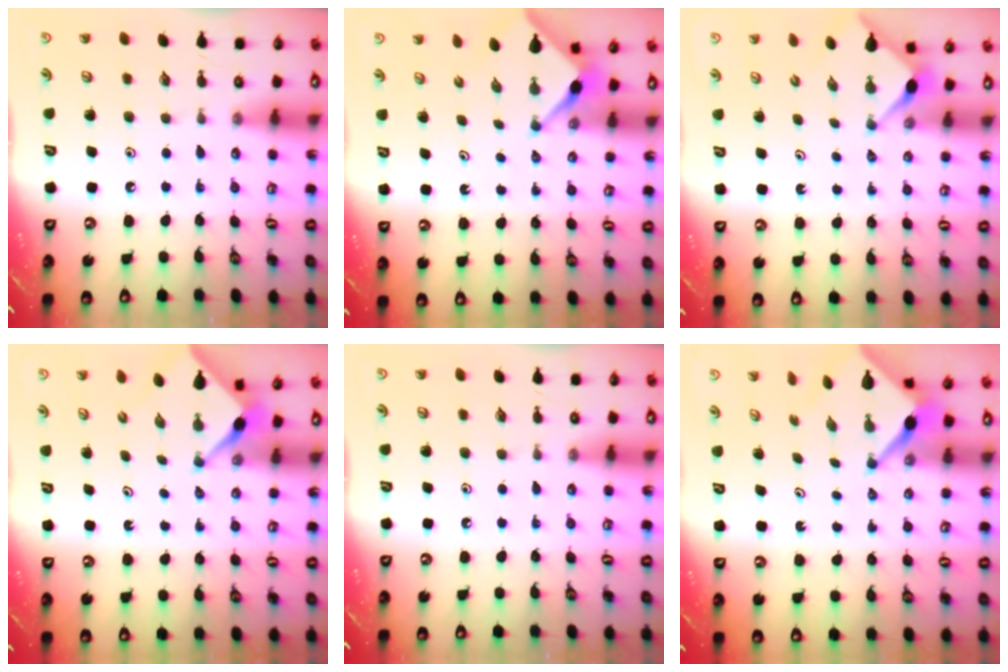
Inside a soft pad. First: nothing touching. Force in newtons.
{"total": 3.1, "press": 3.1, "slide": 0.3}
{"total": 2.8, "press": 2.8, "slide": 0.3}
{"total": 3.1, "press": 3.0, "slide": 0.4}
{"total": 0.0}
{"total": 3.9, "press": 3.9, "slide": 0.2}